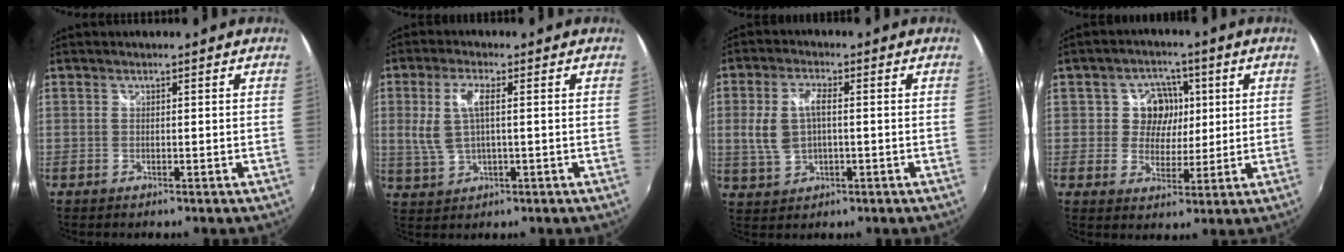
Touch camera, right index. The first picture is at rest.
{"total": 6.6, "force": [0.4, 2.3, 6.2], "torque": [-0.128, 0.000, 0.017]}
{"total": 7.1, "force": [0.0, 3.7, 6.1], "torque": [-0.131, 0.005, 0.005]}
{"total": 7.1, "force": [1.3, 6.5, 2.6], "torque": [-0.046, 0.008, 0.020]}